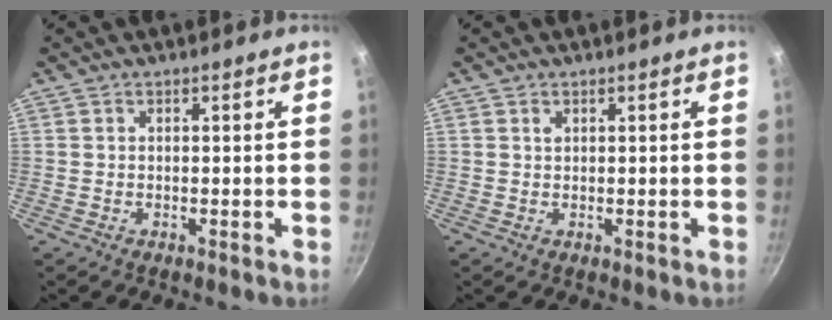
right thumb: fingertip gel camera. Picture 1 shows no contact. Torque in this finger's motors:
{"motor_torque": [-0.05, 0.09, 0.05, -0.18, -0.02]}